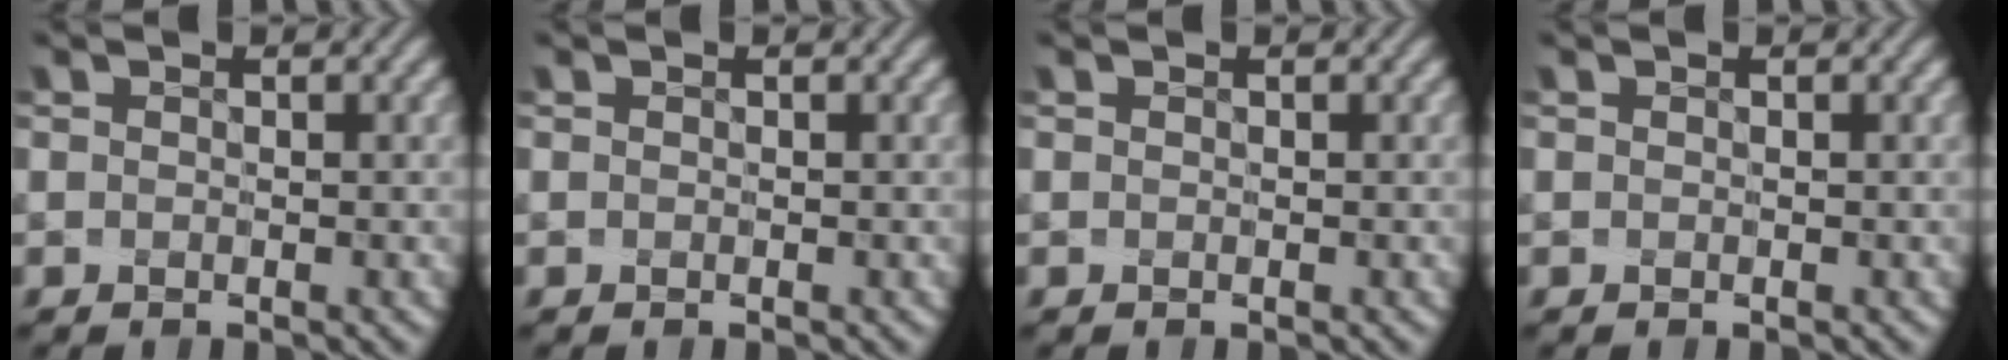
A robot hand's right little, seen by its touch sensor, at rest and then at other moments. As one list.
[{"total": 0.0}, {"total": 0.0}, {"total": 0.0}]